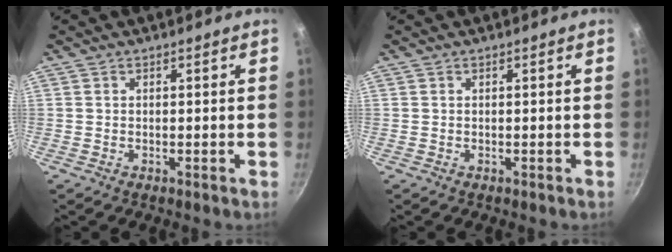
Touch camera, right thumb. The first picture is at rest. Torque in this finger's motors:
{"motor_torque": [0.81, 0.51, 0.42, -0.19, 0.00]}